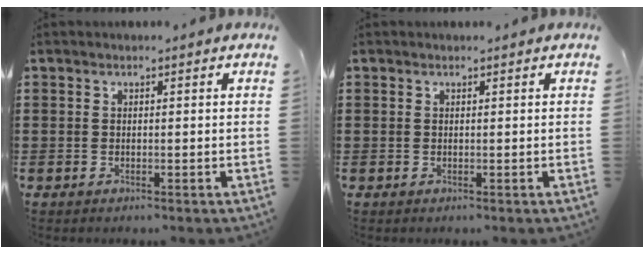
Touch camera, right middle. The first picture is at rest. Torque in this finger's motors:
{"motor_torque": [0.19, 0.01, -0.01, 0.00]}